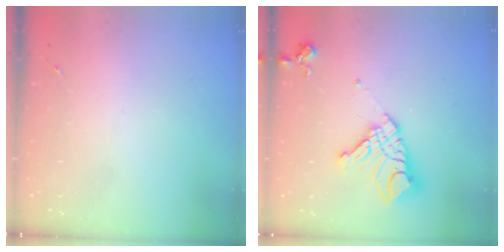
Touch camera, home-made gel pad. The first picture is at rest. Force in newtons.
{"total": 16.4, "press": 16.3, "slide": 2.1}